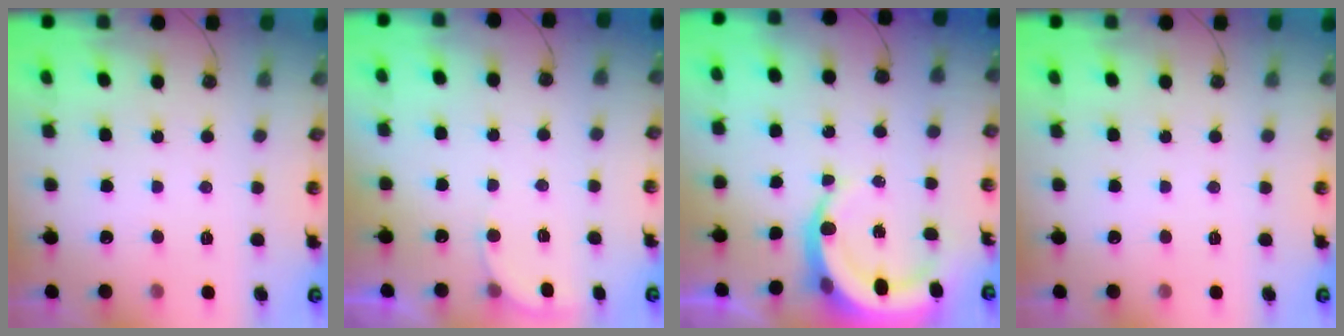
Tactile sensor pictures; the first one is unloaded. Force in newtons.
{"total": 3.1, "press": 3.0, "slide": 0.6}
{"total": 8.3, "press": 8.1, "slide": 1.6}
{"total": 0.0}